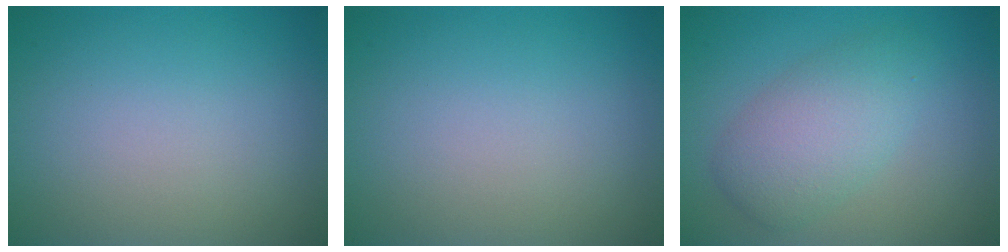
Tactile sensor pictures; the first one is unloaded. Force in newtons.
{"total": 0.0}
{"total": 4.5, "press": 4.5, "slide": 0.2}